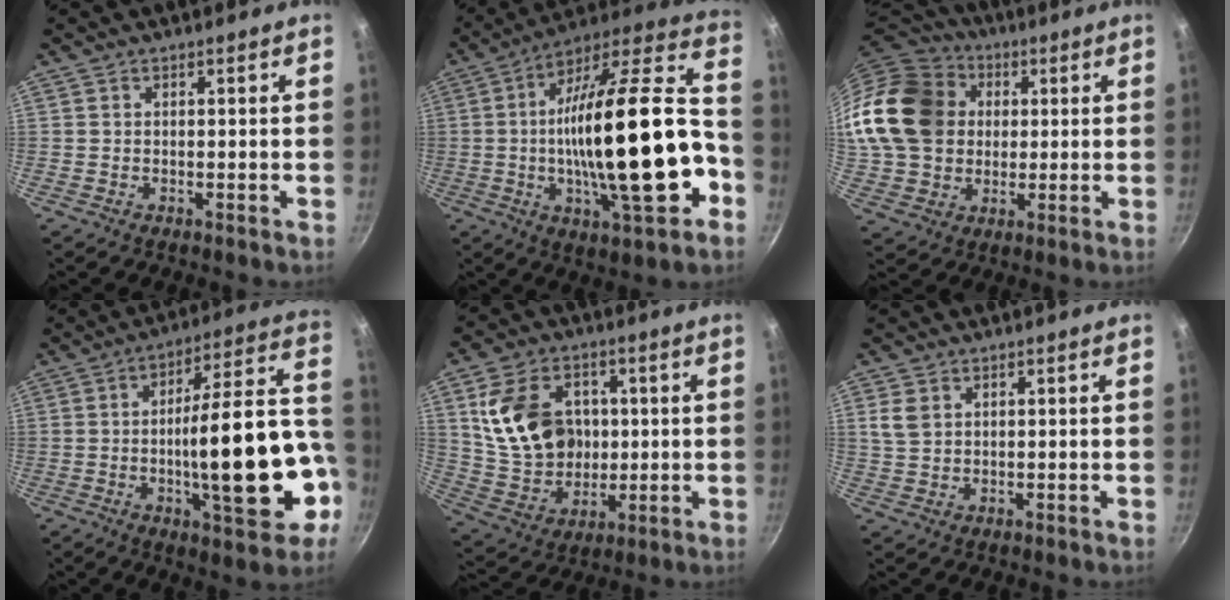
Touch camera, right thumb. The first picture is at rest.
{"total": 28.6, "force": [-5.7, 9.3, 26.4], "torque": [-0.386, 0.030, -0.088]}
{"total": 21.3, "force": [3.7, 17.5, 11.7], "torque": [-0.209, 0.027, 0.072]}
{"total": 23.6, "force": [-4.7, 7.6, 21.9], "torque": [-0.291, 0.037, -0.059]}
{"total": 17.4, "force": [3.1, 13.5, 10.6], "torque": [-0.170, -0.003, 0.068]}
{"total": 3.8, "force": [1.4, 2.8, 2.1], "torque": [-0.034, 0.001, 0.031]}